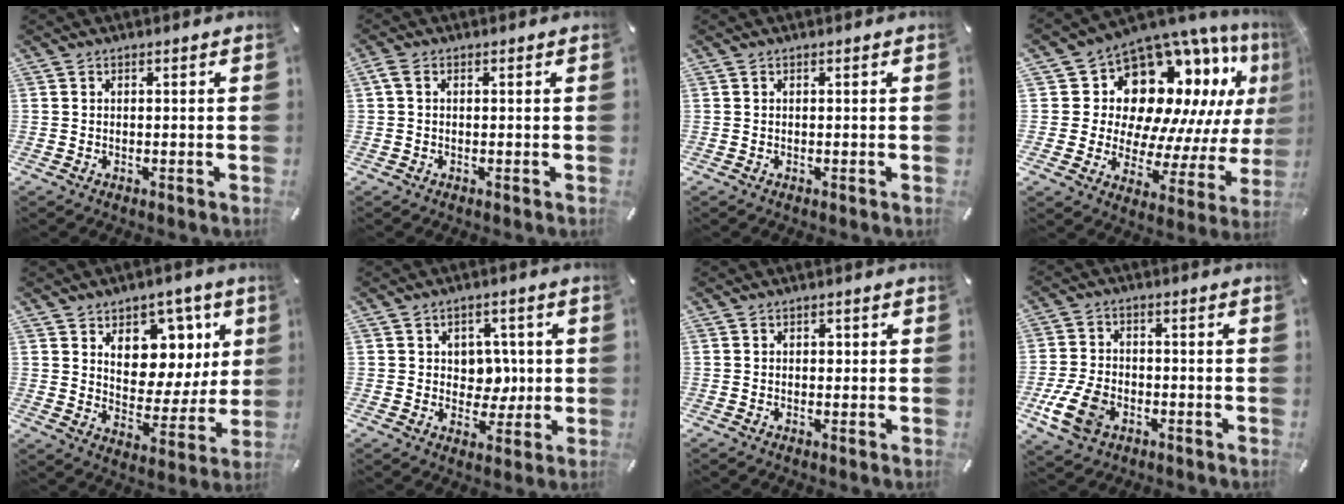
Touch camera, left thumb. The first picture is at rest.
{"total": 1.3, "force": [0.1, 0.6, 1.1], "torque": [-0.024, 0.005, 0.001]}
{"total": 0.0}
{"total": 15.6, "force": [9.3, 10.5, 6.9], "torque": [-0.109, -0.105, 0.173]}
{"total": 11.2, "force": [5.1, 9.0, 4.4], "torque": [-0.052, -0.049, 0.095]}
{"total": 6.5, "force": [0.7, 5.8, 2.8], "torque": [-0.030, -0.001, 0.009]}
{"total": 1.1, "force": [0.1, 1.0, 0.6], "torque": [-0.004, 0.002, -0.001]}
{"total": 9.7, "force": [-3.7, 6.8, 5.8], "torque": [-0.133, 0.005, -0.071]}